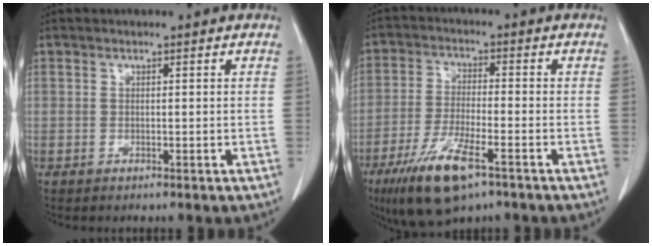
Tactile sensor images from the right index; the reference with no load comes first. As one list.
[{"total": 11.0, "force": [-6.5, 2.6, 8.6], "torque": [-0.172, -0.022, -0.111]}]